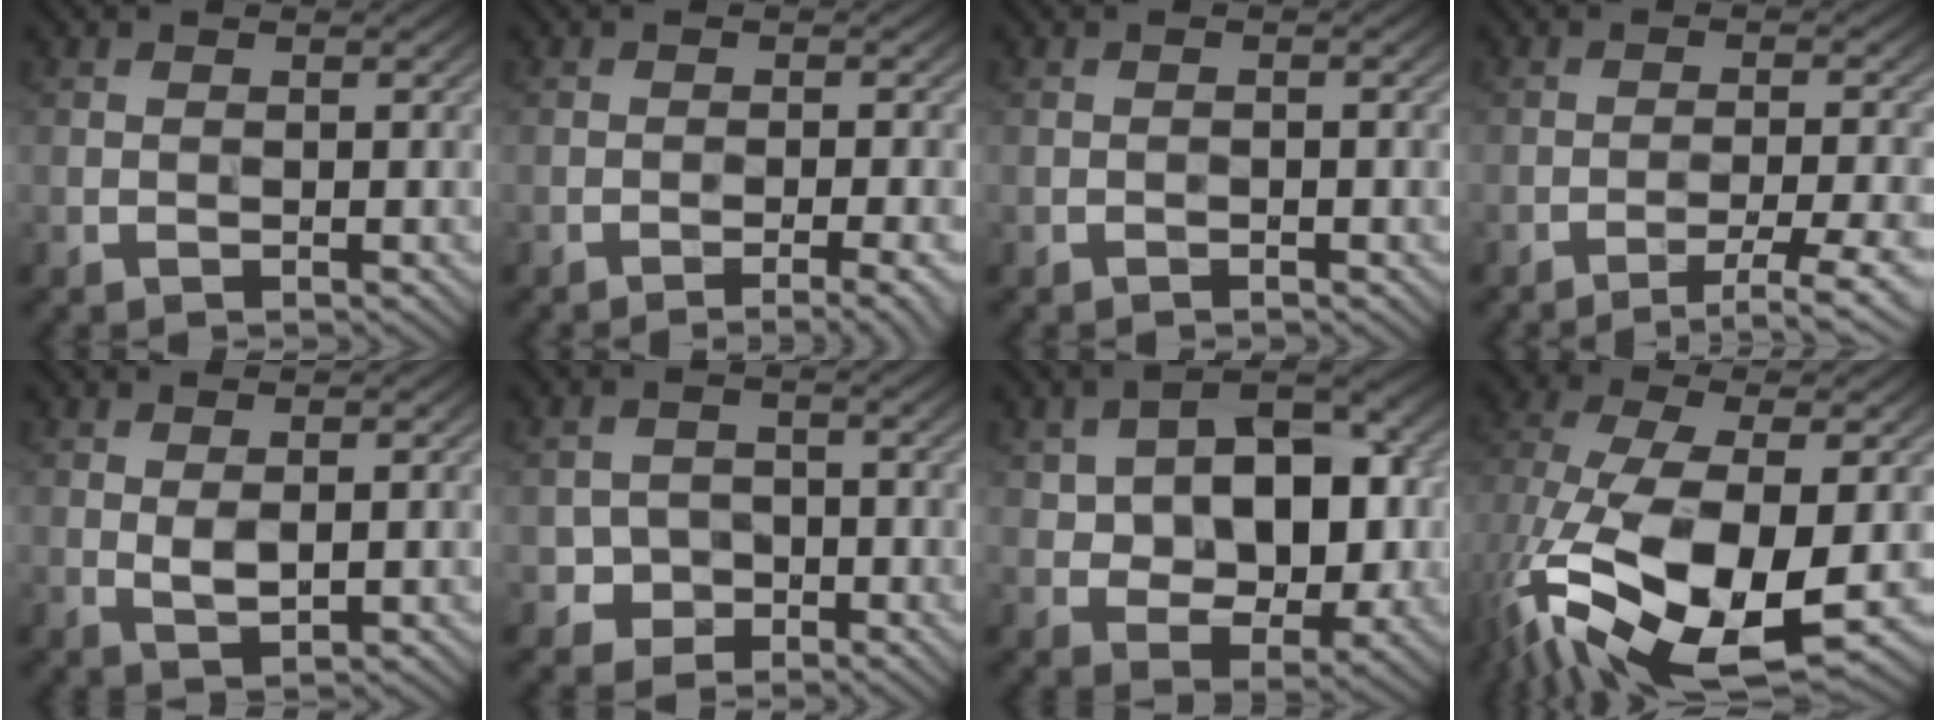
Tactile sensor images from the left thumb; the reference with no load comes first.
{"total": 3.3, "force": [-2.1, 0.2, 2.5], "torque": [-0.042, 0.011, -0.032]}
{"total": 0.6, "force": [-0.5, 0.0, 0.4], "torque": [-0.007, 0.006, -0.008]}
{"total": 4.4, "force": [-2.7, 0.4, 3.4], "torque": [-0.065, 0.011, -0.042]}
{"total": 1.9, "force": [0.4, 0.6, 1.7], "torque": [-0.040, 0.000, 0.012]}
{"total": 2.8, "force": [-1.3, 2.4, 0.7], "torque": [-0.008, 0.004, -0.026]}
{"total": 12.2, "force": [1.1, 7.6, 9.5], "torque": [-0.145, 0.016, 0.017]}
{"total": 15.4, "force": [-4.7, 6.9, 13.0], "torque": [-0.294, -0.021, -0.080]}